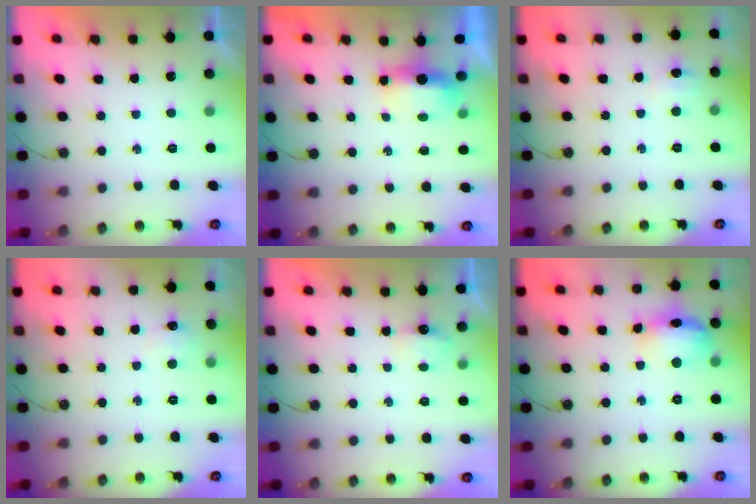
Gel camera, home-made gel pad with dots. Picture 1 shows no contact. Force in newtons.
{"total": 5.8, "press": 5.7, "slide": 1.0}
{"total": 3.7, "press": 3.7, "slide": 0.4}
{"total": 6.4, "press": 6.3, "slide": 0.9}
{"total": 3.8, "press": 3.8, "slide": 0.6}
{"total": 14.2, "press": 14.1, "slide": 1.6}